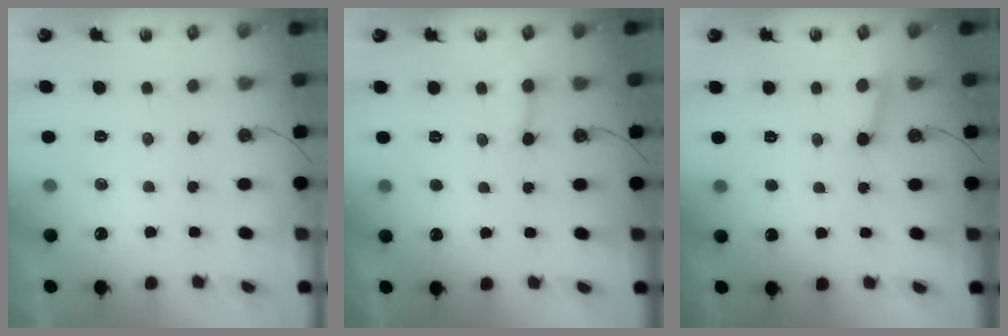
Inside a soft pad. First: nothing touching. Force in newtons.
{"total": 3.8, "press": 3.8, "slide": 0.4}
{"total": 2.9, "press": 2.9, "slide": 0.3}